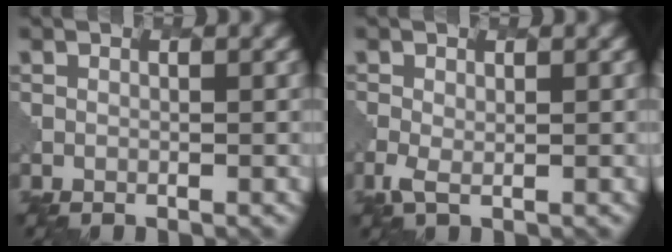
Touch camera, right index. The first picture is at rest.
{"total": 1.3, "force": [-0.4, 0.6, 1.1], "torque": [-0.031, -0.006, -0.008]}